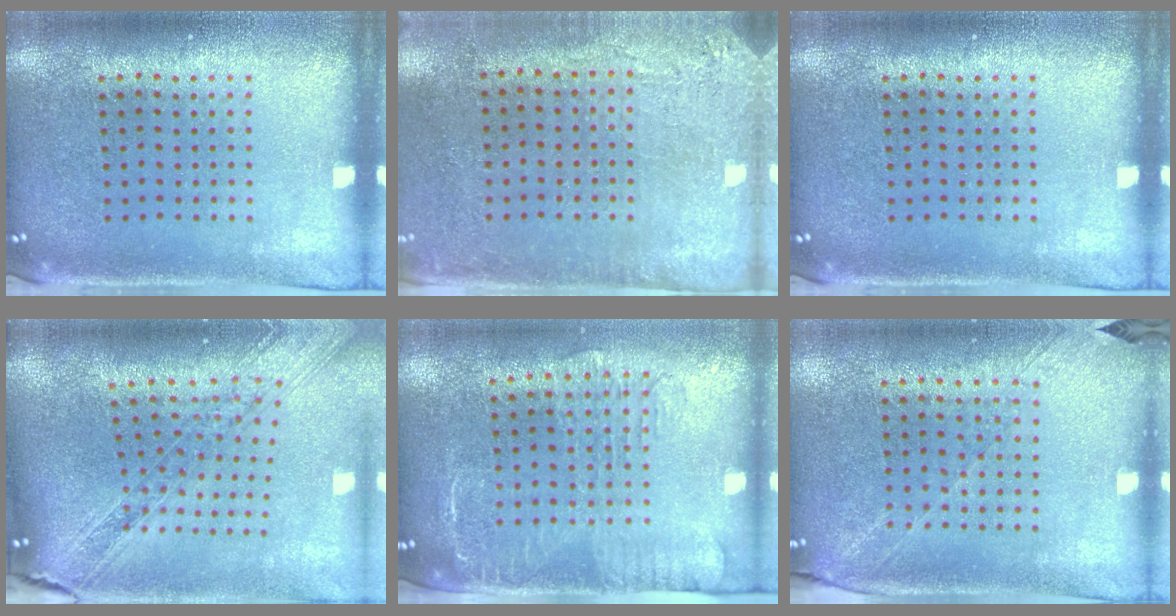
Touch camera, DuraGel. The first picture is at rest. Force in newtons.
{"total": 2.8, "press": 2.4, "slide": 1.6}
{"total": 0.0}
{"total": 1.9, "press": 1.7, "slide": 0.9}
{"total": 1.9, "press": 1.6, "slide": 1.0}
{"total": 1.2, "press": 1.1, "slide": 0.6}